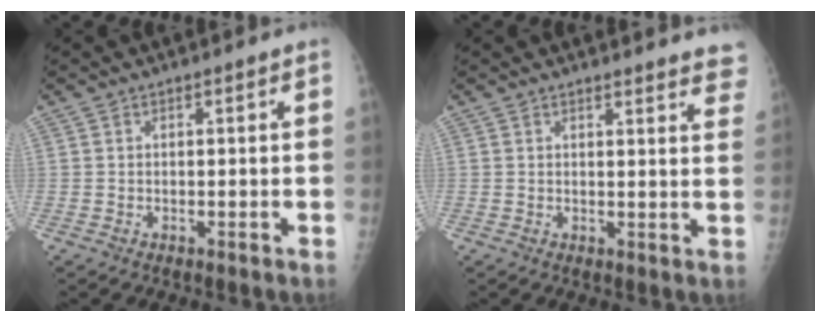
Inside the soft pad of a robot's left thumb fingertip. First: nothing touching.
{"total": 8.5, "force": [8.1, 1.5, 2.2], "torque": [0.007, -0.042, 0.066]}